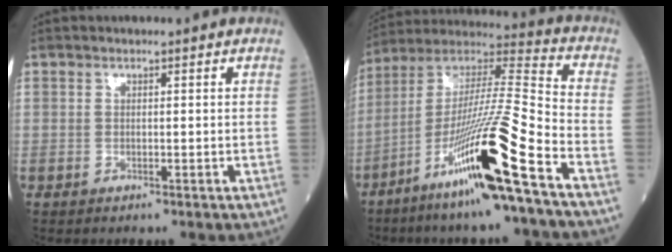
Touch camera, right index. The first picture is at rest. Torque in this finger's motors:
{"motor_torque": [2.14, 0.00, 1.05, 0.21]}